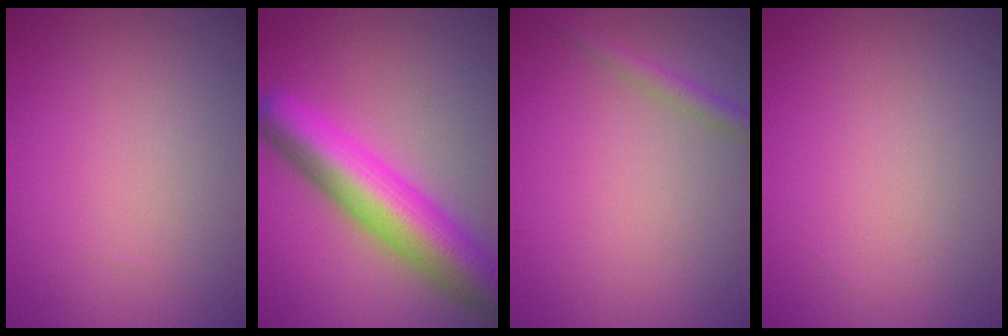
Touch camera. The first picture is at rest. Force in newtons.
{"total": 9.3, "press": 9.3, "slide": 0.4}
{"total": 1.7, "press": 1.7, "slide": 0.1}
{"total": 0.0}